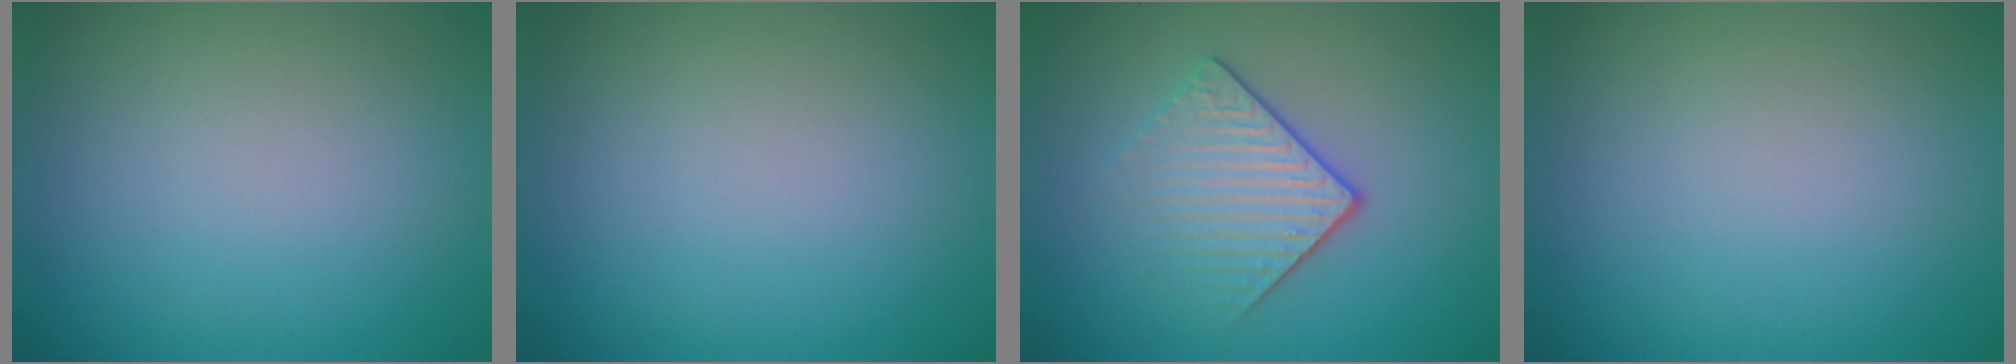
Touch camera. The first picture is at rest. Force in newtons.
{"total": 0.0}
{"total": 3.7, "press": 2.8, "slide": 2.4}
{"total": 0.0}